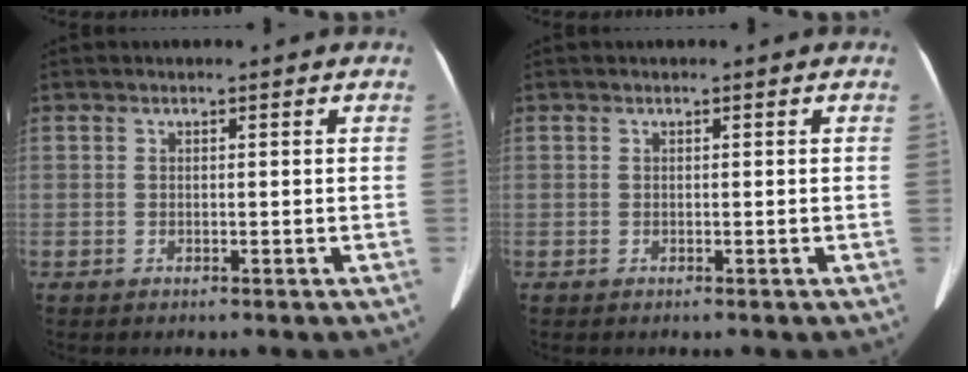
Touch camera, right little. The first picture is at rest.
{"total": 0.0}